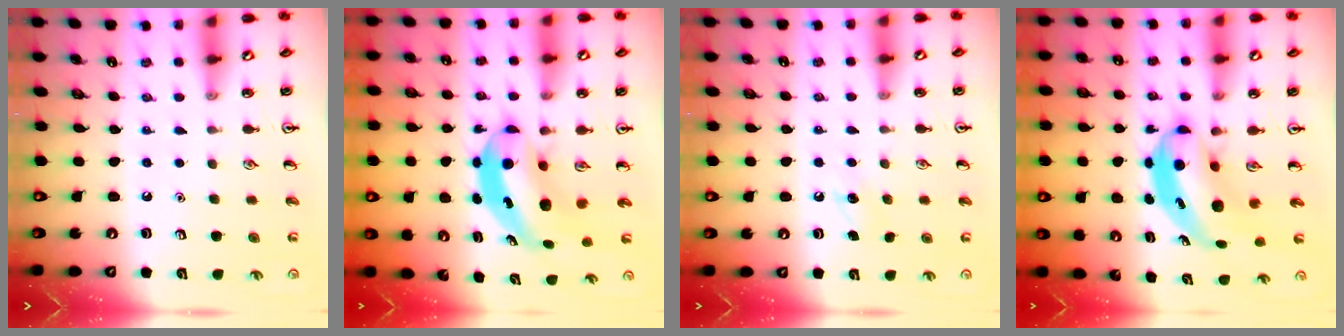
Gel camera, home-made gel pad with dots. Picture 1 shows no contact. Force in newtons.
{"total": 6.8, "press": 6.5, "slide": 2.2}
{"total": 4.8, "press": 4.5, "slide": 1.6}
{"total": 7.3, "press": 7.1, "slide": 1.9}